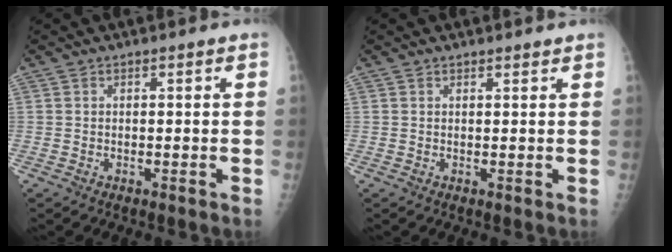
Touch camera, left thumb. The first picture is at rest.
{"total": 0.9, "force": [0.9, 0.2, 0.2], "torque": [-0.001, -0.004, 0.014]}